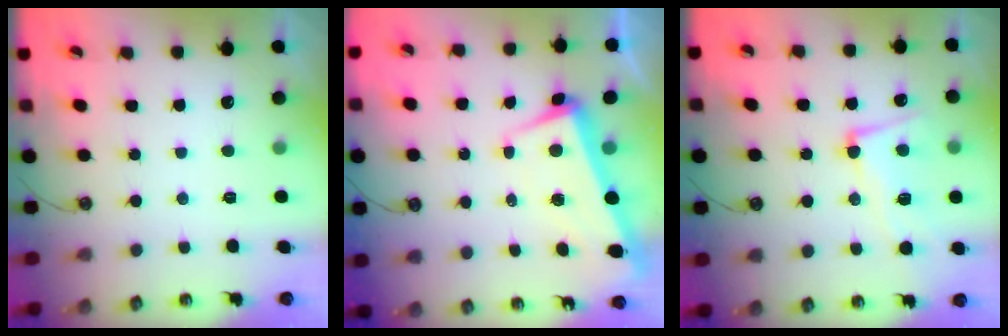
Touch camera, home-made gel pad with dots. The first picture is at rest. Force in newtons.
{"total": 2.1, "press": 0.6, "slide": 2.0}
{"total": 6.3, "press": 6.0, "slide": 1.7}